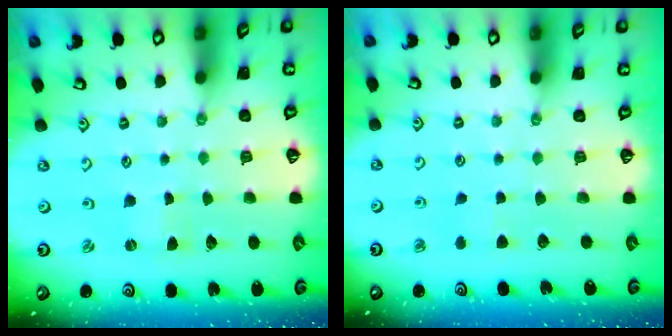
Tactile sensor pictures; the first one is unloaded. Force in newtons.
{"total": 3.0, "press": 3.0, "slide": 0.3}